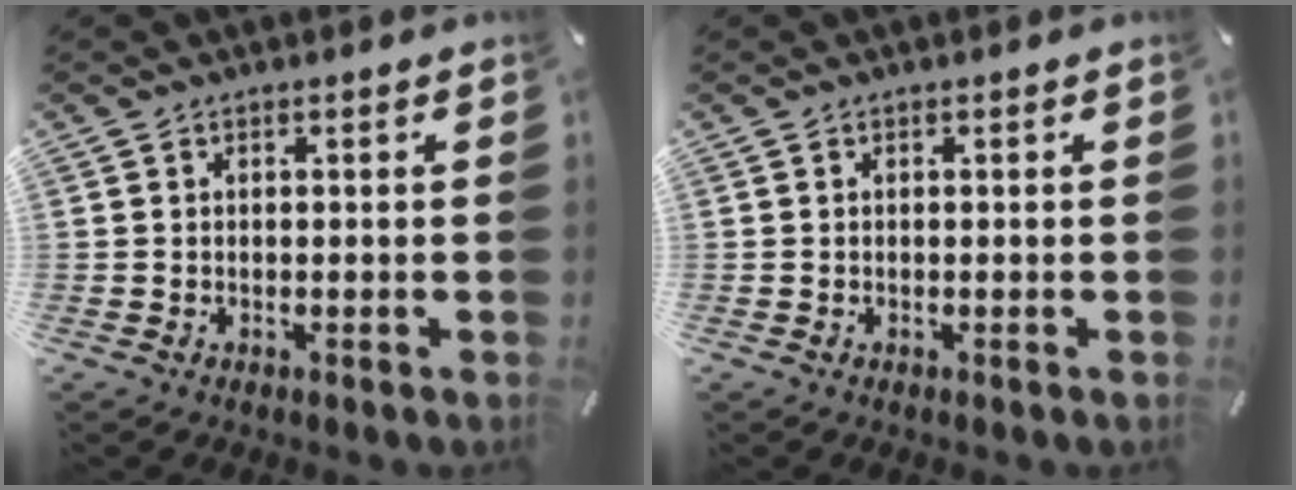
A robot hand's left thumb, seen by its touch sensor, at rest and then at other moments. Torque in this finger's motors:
{"motor_torque": [0.00, 0.00, 0.01, 0.01, 0.00]}